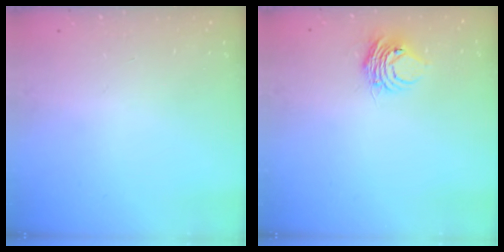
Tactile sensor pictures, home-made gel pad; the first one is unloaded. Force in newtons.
{"total": 6.5, "press": 6.5, "slide": 0.4}